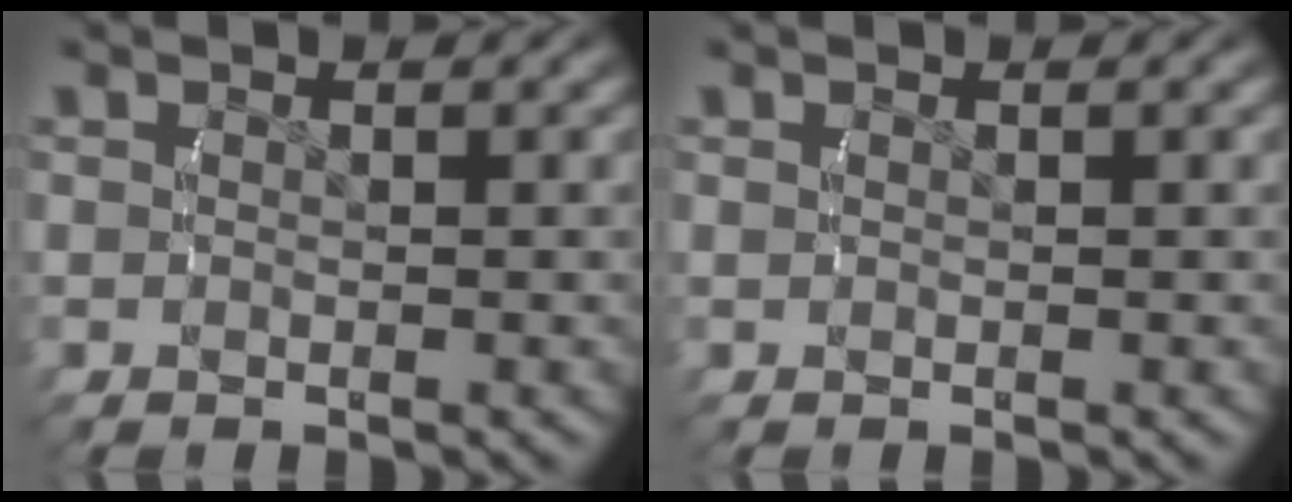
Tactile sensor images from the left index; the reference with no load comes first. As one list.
[{"total": 0.0}]